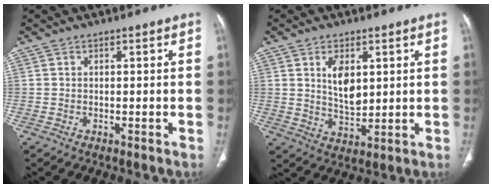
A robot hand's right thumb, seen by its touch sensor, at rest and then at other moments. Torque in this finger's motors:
{"motor_torque": [0.79, 1.14, 0.31, -0.22, 0.07]}